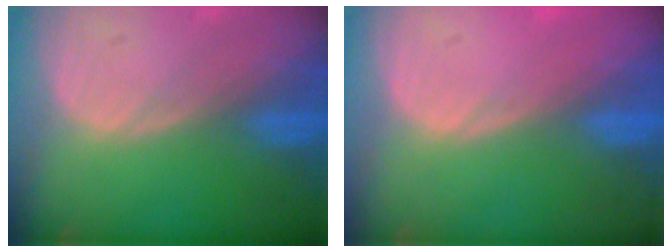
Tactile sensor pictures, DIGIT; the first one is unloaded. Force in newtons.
{"total": 0.5, "press": 0.0, "slide": 0.5}